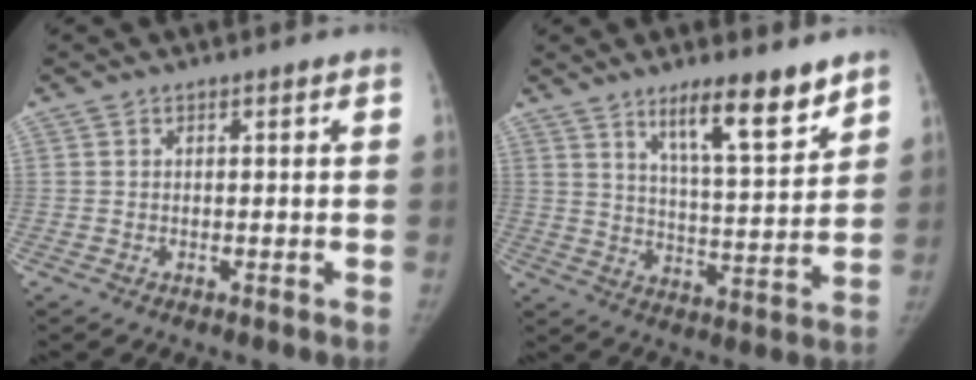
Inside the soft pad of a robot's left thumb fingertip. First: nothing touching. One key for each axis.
{"total": 12.6, "fx": 8.6, "fy": 2.6, "fz": 8.8, "tx": -0.122, "ty": -0.058, "tz": 0.145}